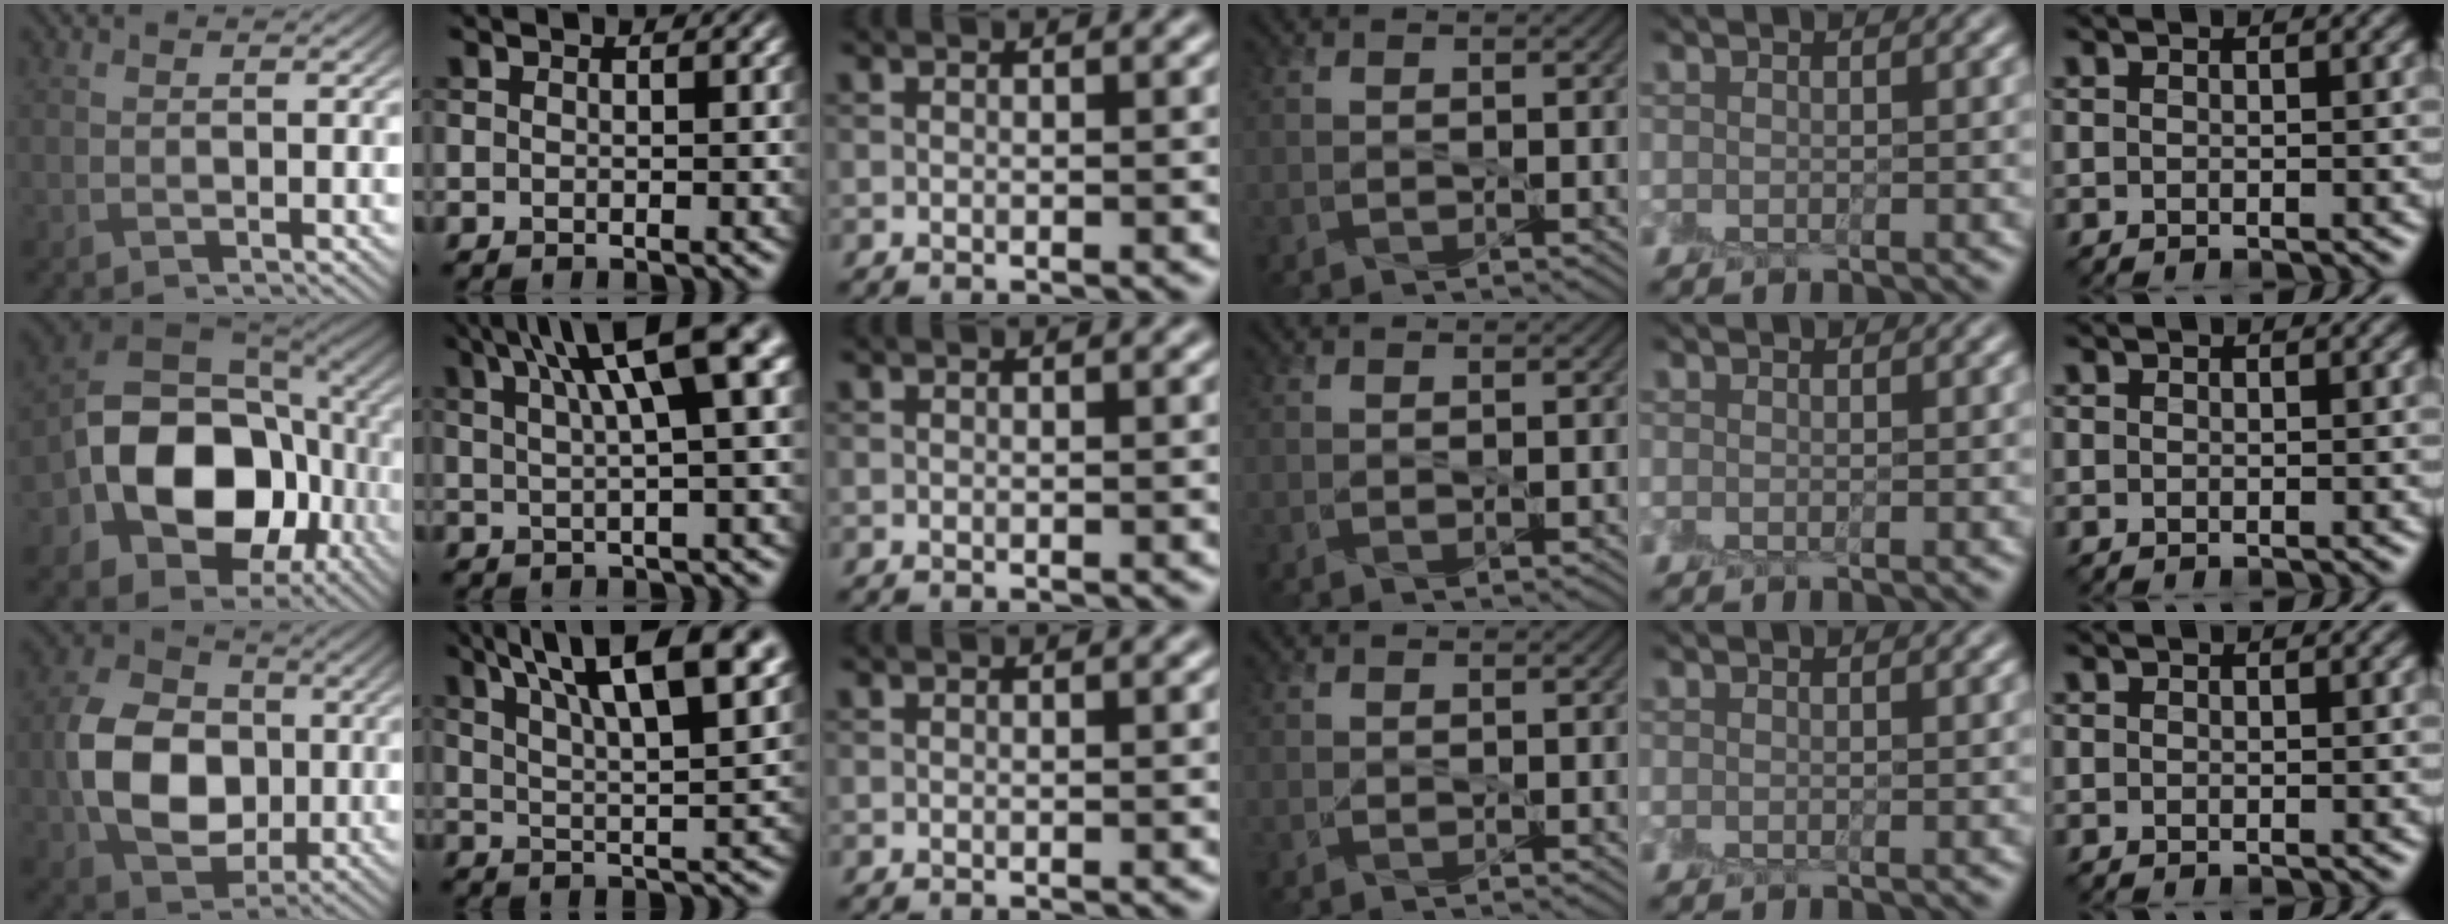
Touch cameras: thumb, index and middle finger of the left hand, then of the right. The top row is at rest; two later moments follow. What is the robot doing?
{"motion": "peel", "object": "envelope seal"}